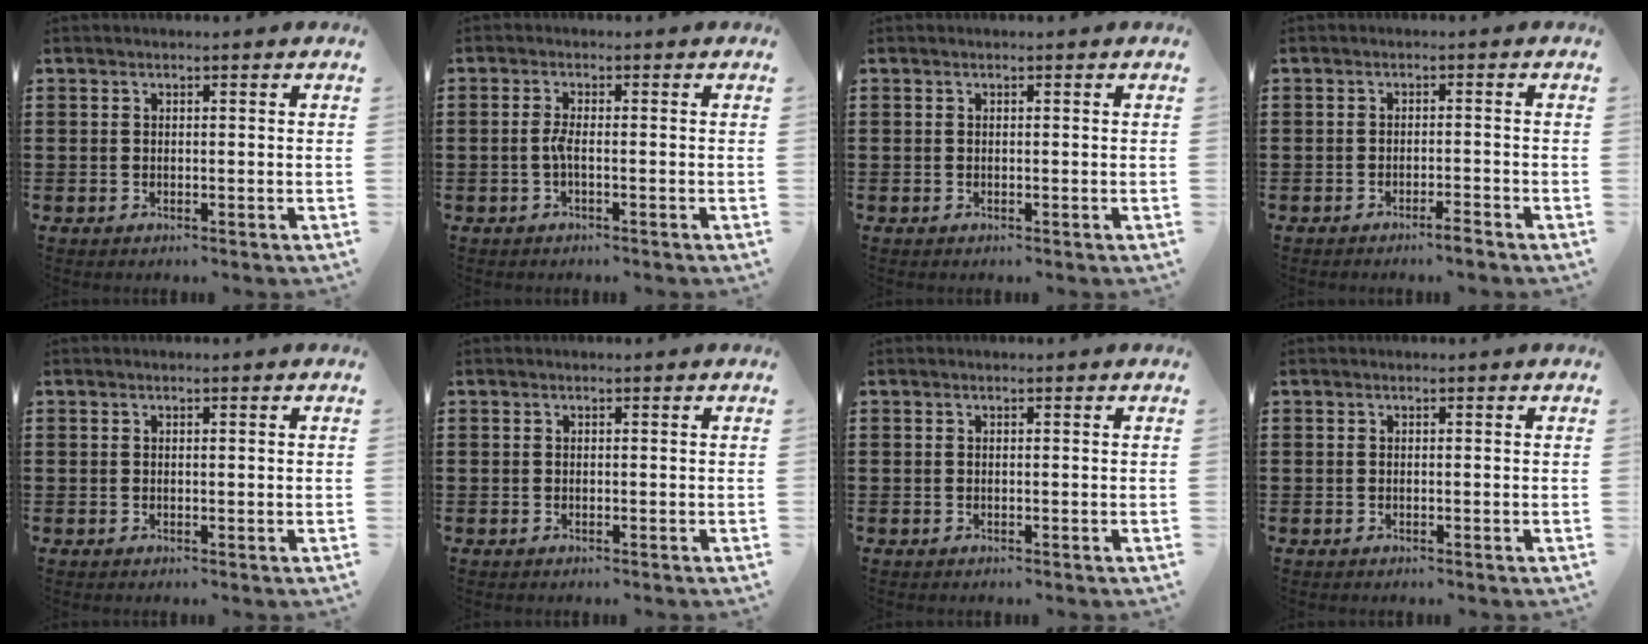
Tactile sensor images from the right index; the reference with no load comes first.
{"total": 2.1, "force": [-0.7, 0.1, 2.0], "torque": [-0.054, -0.007, -0.018]}
{"total": 0.0}
{"total": 2.2, "force": [-2.0, 0.0, 1.1], "torque": [-0.019, 0.001, -0.038]}
{"total": 0.0}
{"total": 0.0}
{"total": 0.0}
{"total": 0.0}